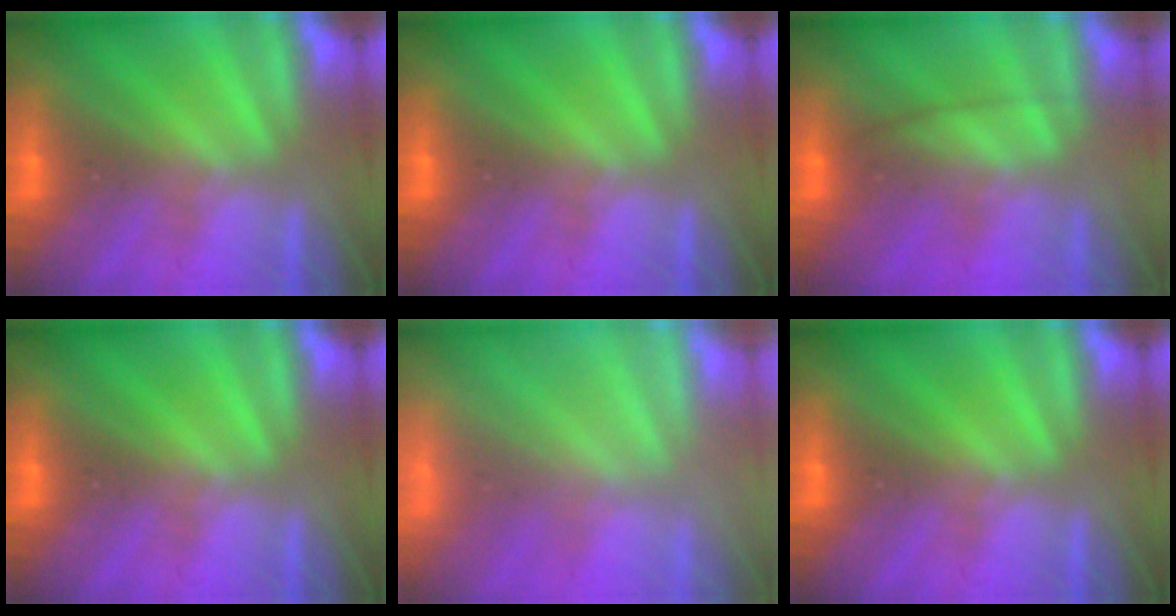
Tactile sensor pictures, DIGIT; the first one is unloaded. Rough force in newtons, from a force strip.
{"total": 0.0}
{"total": 2.4}
{"total": 0.0}
{"total": 6.9}
{"total": 0.0}